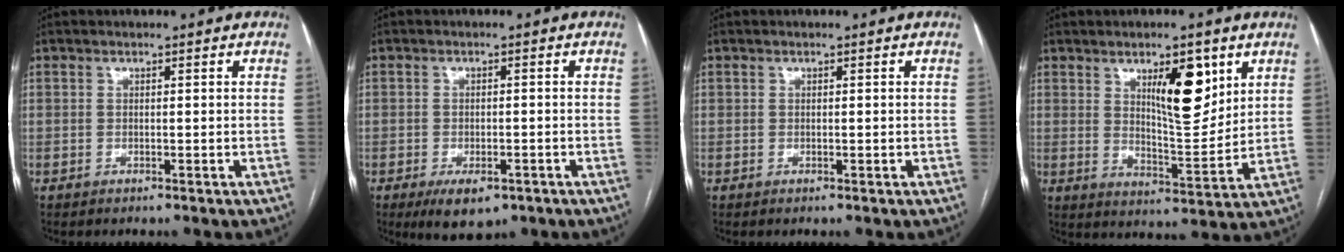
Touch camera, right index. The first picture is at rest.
{"total": 4.7, "force": [-2.6, 2.8, 2.8], "torque": [-0.036, -0.002, -0.028]}
{"total": 0.0}
{"total": 9.9, "force": [4.6, 2.8, 8.3], "torque": [-0.133, -0.007, 0.080]}